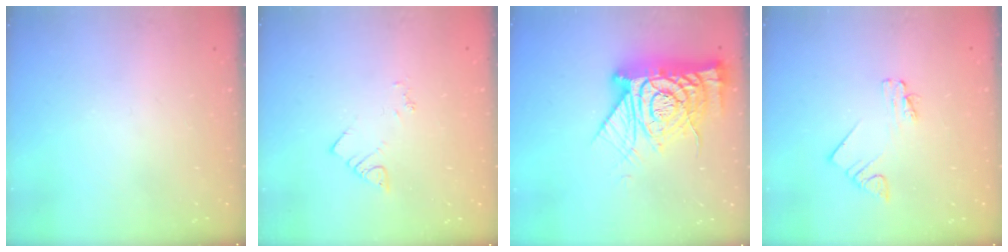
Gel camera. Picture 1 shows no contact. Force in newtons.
{"total": 3.2, "press": 3.1, "slide": 0.5}
{"total": 22.0, "press": 21.9, "slide": 2.2}
{"total": 1.9, "press": 1.9, "slide": 0.1}